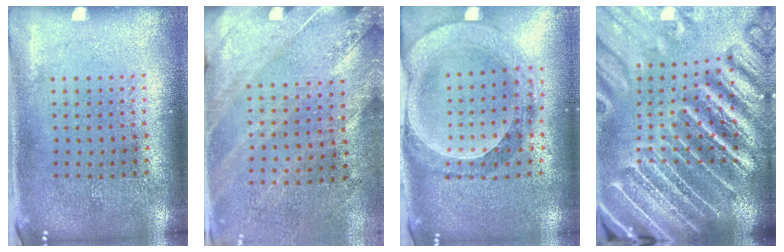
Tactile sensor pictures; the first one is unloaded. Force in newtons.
{"total": 2.5, "press": 2.2, "slide": 1.2}
{"total": 1.6, "press": 1.5, "slide": 0.3}
{"total": 5.6, "press": 4.9, "slide": 2.8}